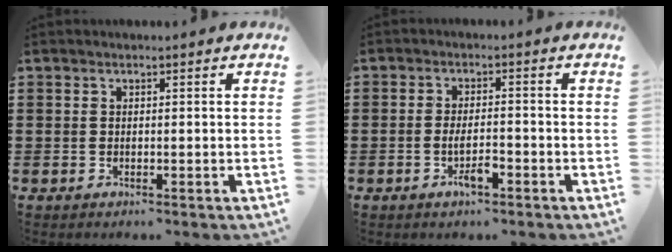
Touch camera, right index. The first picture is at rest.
{"total": 3.6, "force": [-1.7, 1.1, 3.0], "torque": [-0.058, 0.002, -0.032]}